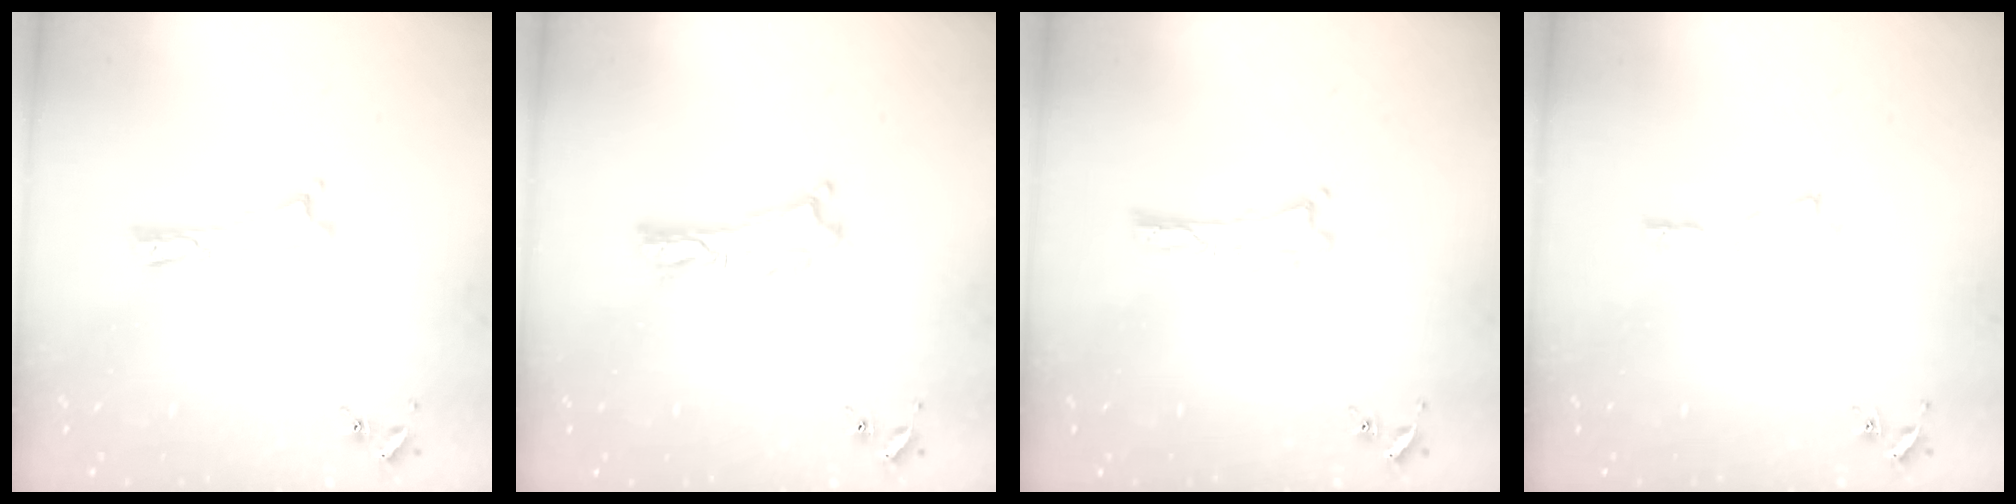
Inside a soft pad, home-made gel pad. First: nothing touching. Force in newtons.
{"total": 1.2, "press": 1.1, "slide": 0.3}
{"total": 0.0}
{"total": 0.0}